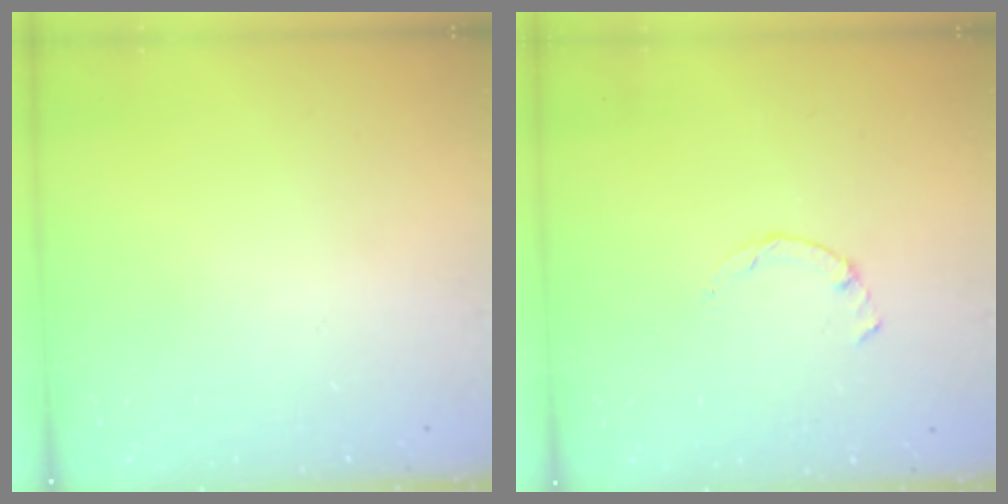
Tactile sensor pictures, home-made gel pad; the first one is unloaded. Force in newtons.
{"total": 0.8, "press": 0.7, "slide": 0.2}